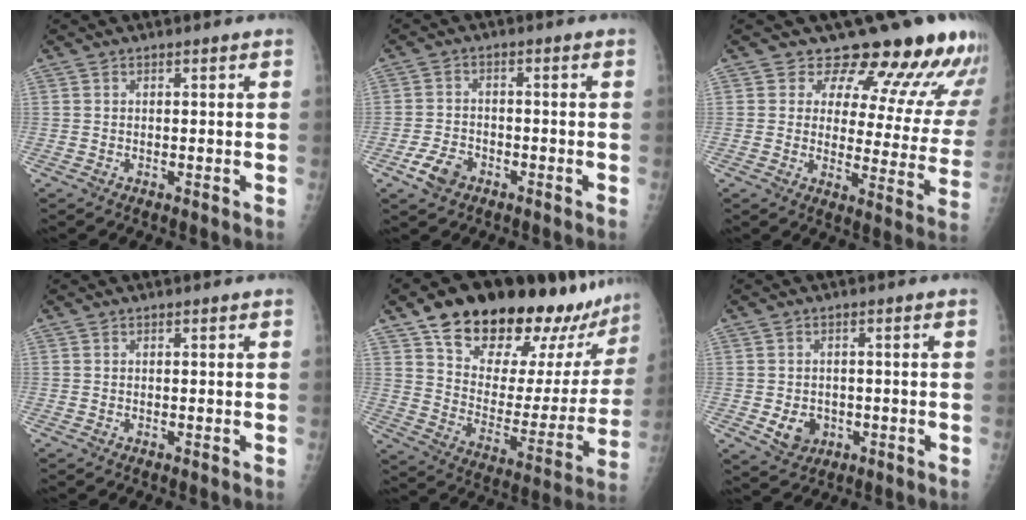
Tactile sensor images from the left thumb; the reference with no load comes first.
{"total": 5.3, "force": [-2.9, 3.6, 2.6], "torque": [-0.044, 0.014, -0.051]}
{"total": 16.6, "force": [13.8, 5.9, 7.2], "torque": [-0.040, -0.095, 0.156]}
{"total": 0.0}
{"total": 27.6, "force": [21.4, 10.4, 14.0], "torque": [-0.171, -0.090, 0.313]}
{"total": 5.2, "force": [-1.2, 4.3, 2.5], "torque": [-0.022, 0.003, -0.009]}